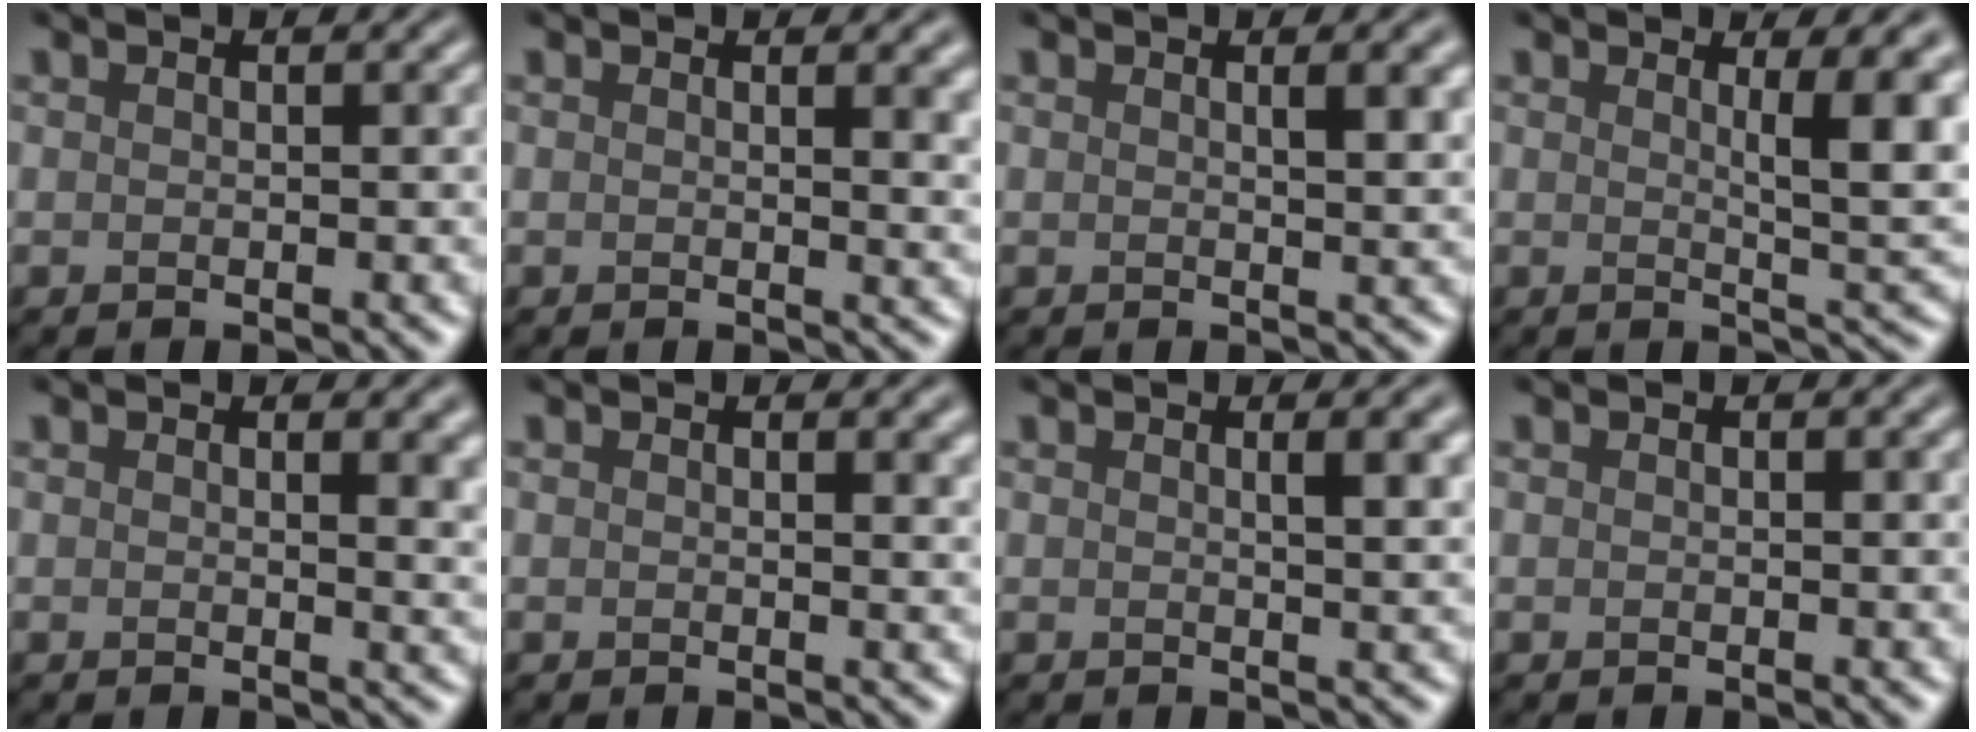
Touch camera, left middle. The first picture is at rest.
{"total": 2.3, "force": [0.9, 0.9, 1.9], "torque": [-0.017, -0.001, 0.013]}
{"total": 2.2, "force": [0.8, 0.5, 1.9], "torque": [-0.018, 0.001, 0.012]}
{"total": 5.2, "force": [1.5, 1.2, 4.8], "torque": [-0.065, -0.009, 0.025]}
{"total": 2.7, "force": [1.1, 1.1, 2.2], "torque": [-0.018, -0.001, 0.015]}
{"total": 1.2, "force": [0.7, 0.3, 0.9], "torque": [-0.008, -0.001, 0.012]}
{"total": 2.5, "force": [0.8, 0.7, 2.3], "torque": [-0.021, 0.002, 0.012]}
{"total": 0.0}